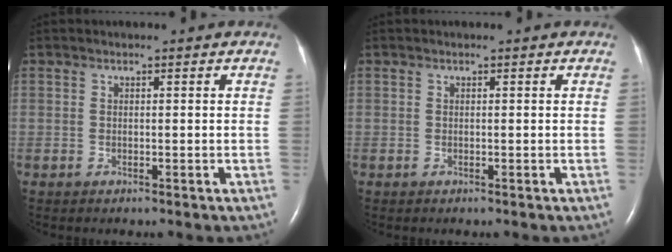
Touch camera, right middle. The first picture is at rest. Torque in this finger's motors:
{"motor_torque": [-0.06, -0.02, -0.01, -0.01]}